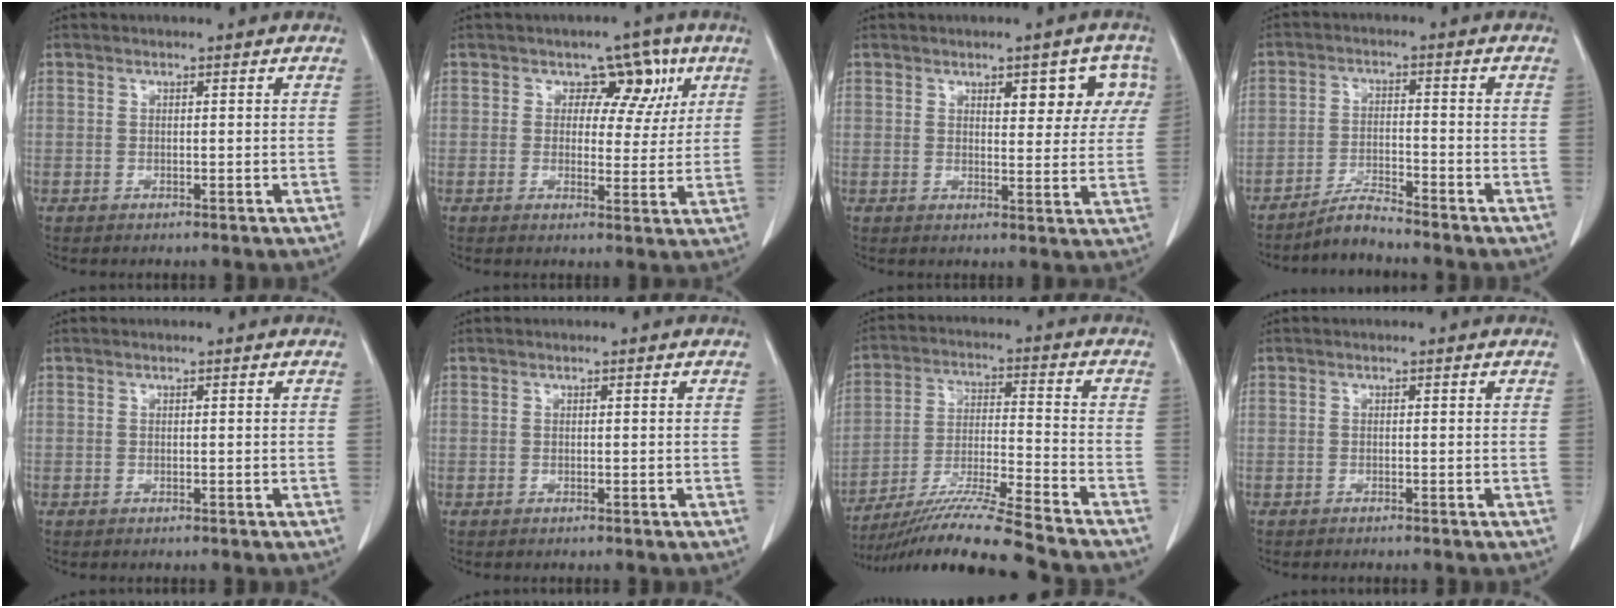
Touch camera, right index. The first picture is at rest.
{"total": 7.4, "force": [3.0, 5.5, 4.0], "torque": [-0.021, 0.016, 0.036]}
{"total": 7.1, "force": [3.1, 2.9, 5.7], "torque": [-0.054, 0.014, 0.035]}
{"total": 3.7, "force": [-3.6, -0.1, 0.7], "torque": [-0.012, -0.015, -0.068]}
{"total": 0.0}
{"total": 0.0}
{"total": 15.0, "force": [-13.2, -1.8, 7.0], "torque": [-0.123, -0.017, -0.229]}
{"total": 0.8, "force": [-0.7, -0.1, 0.4], "torque": [-0.004, 0.000, -0.011]}